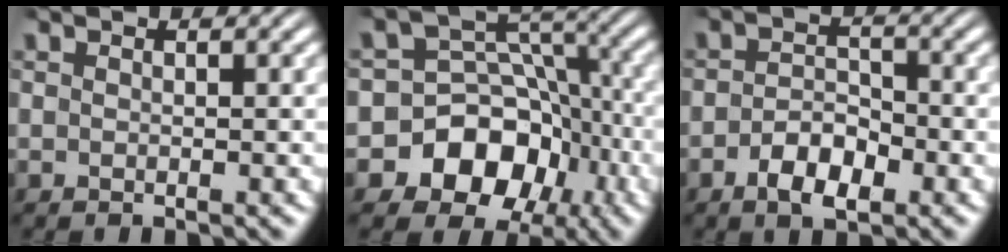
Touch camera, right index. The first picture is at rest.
{"total": 13.3, "force": [-4.6, 11.2, 5.5], "torque": [-0.122, -0.058, -0.064]}
{"total": 3.6, "force": [-2.2, 1.8, 2.1], "torque": [-0.031, -0.008, -0.039]}